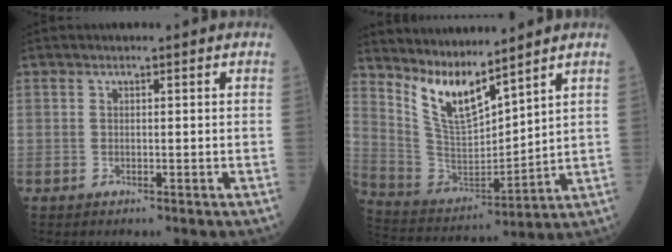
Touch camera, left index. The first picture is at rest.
{"total": 9.4, "force": [7.8, 1.5, 5.0], "torque": [-0.118, -0.010, 0.173]}